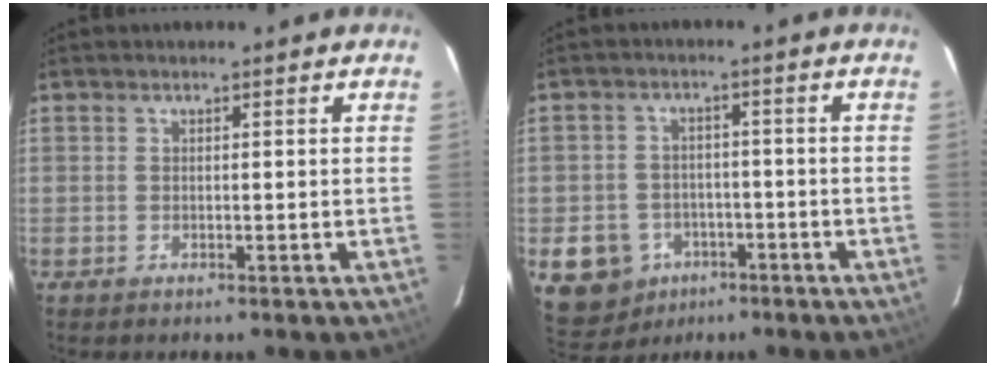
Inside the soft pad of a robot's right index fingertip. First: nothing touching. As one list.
[{"total": 10.1, "force": [-4.9, 8.2, 3.0], "torque": [-0.096, 0.015, -0.062]}]